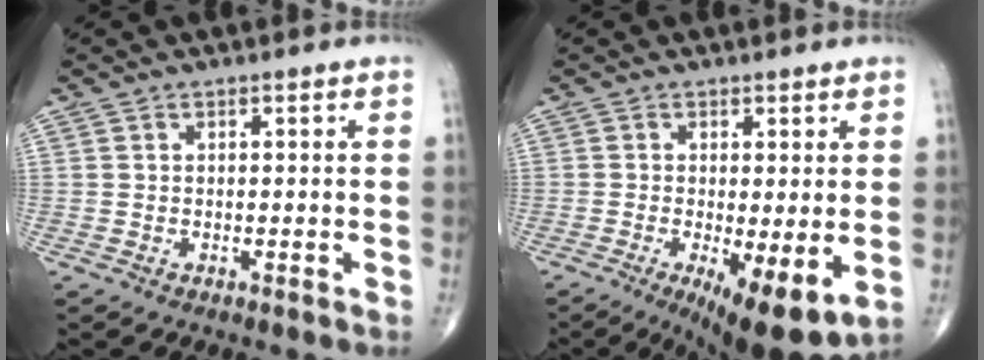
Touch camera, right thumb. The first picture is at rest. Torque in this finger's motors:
{"motor_torque": [0.04, 0.45, 0.10, -0.17, 0.07]}